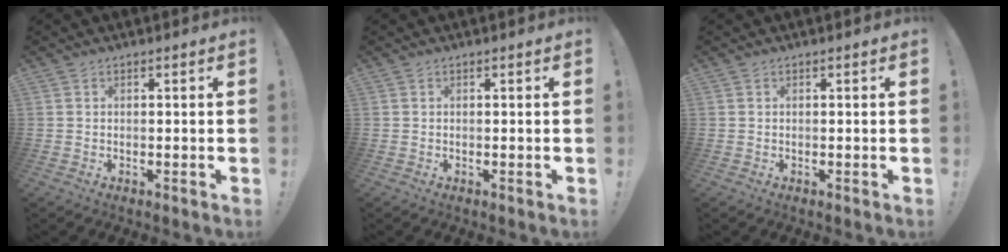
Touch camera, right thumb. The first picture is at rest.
{"total": 0.0}
{"total": 0.0}